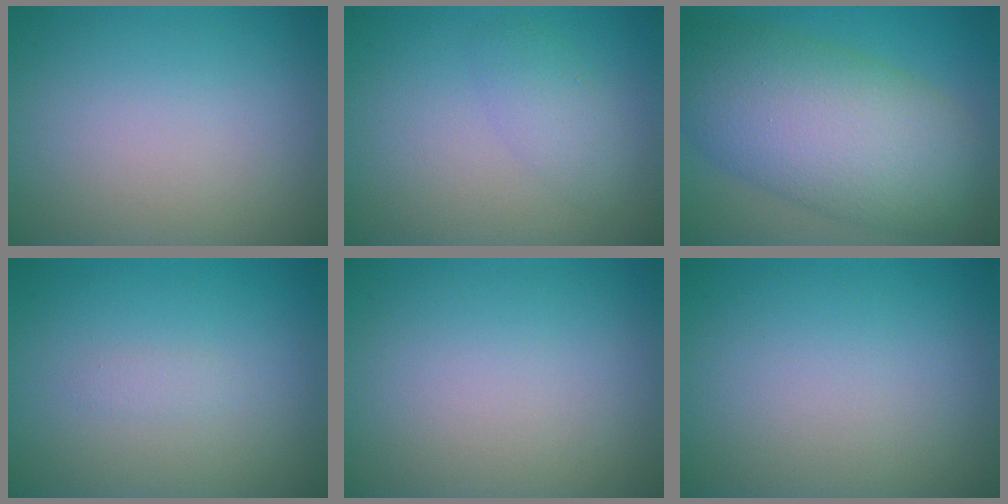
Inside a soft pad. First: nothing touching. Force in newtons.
{"total": 2.1, "press": 2.1, "slide": 0.1}
{"total": 11.8, "press": 11.8, "slide": 0.3}
{"total": 0.6, "press": 0.6, "slide": 0.0}
{"total": 0.0}
{"total": 0.0}